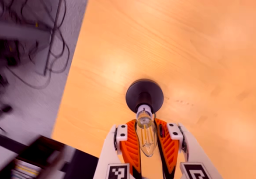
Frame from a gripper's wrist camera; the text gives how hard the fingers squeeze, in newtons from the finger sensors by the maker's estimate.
{"total": 22.7, "left": 22.0, "right": 23.4}